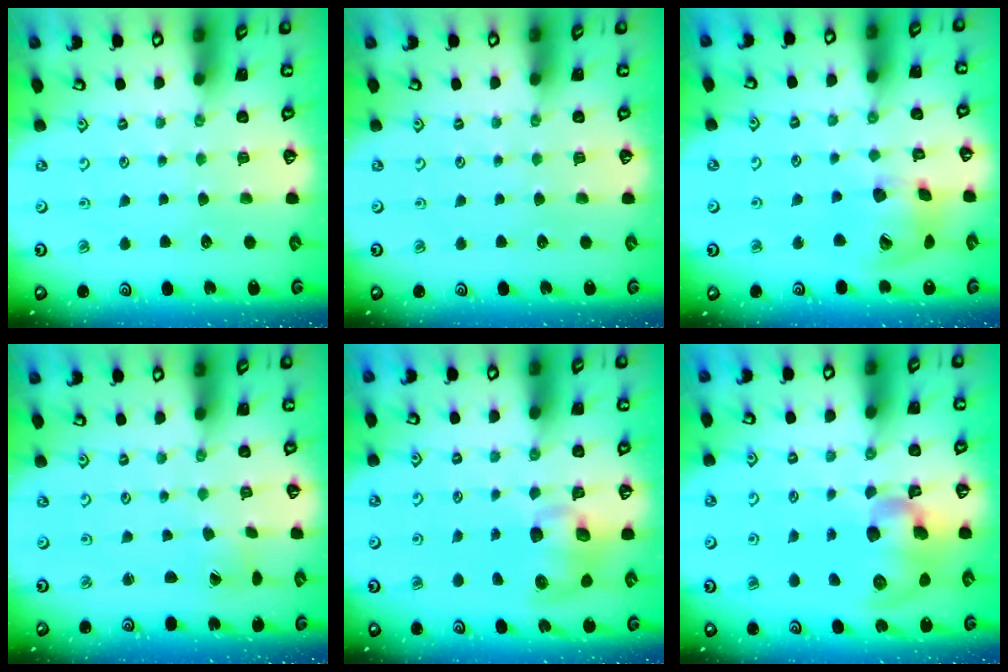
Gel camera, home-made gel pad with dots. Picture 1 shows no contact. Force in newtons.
{"total": 0.0}
{"total": 16.6, "press": 16.4, "slide": 2.8}
{"total": 1.2, "press": 1.2, "slide": 0.1}
{"total": 9.0, "press": 8.9, "slide": 1.3}
{"total": 14.7, "press": 14.5, "slide": 2.2}